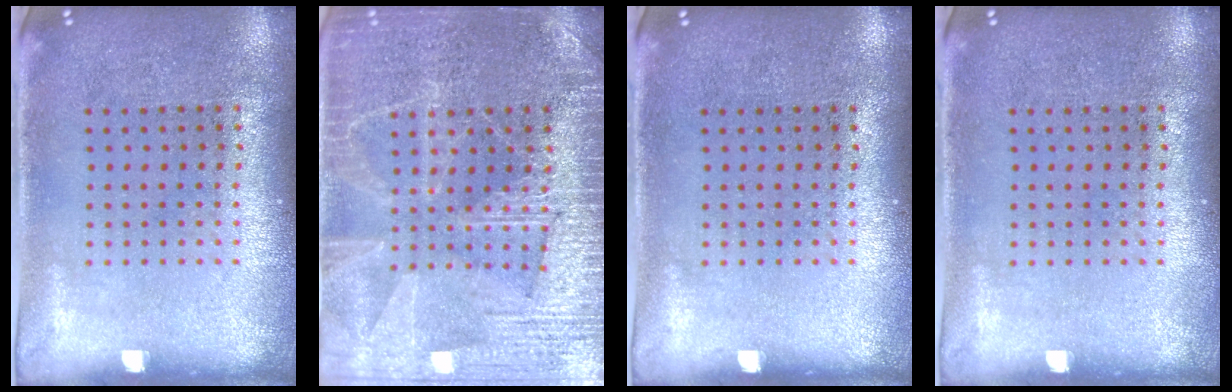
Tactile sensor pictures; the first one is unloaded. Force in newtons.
{"total": 3.7, "press": 3.7, "slide": 0.5}
{"total": 0.0}
{"total": 0.0}